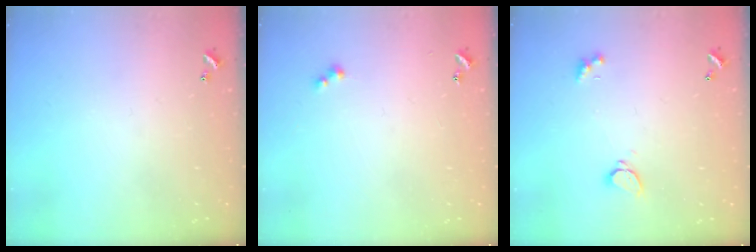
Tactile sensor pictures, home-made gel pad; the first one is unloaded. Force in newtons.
{"total": 1.9, "press": 1.8, "slide": 0.4}
{"total": 1.7, "press": 1.6, "slide": 0.3}